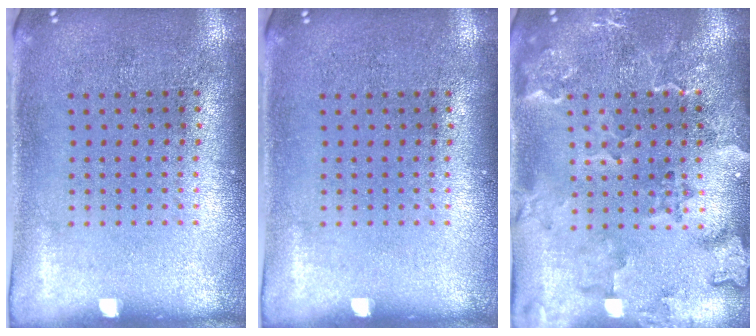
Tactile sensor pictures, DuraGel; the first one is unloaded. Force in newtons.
{"total": 0.0}
{"total": 2.3, "press": 2.2, "slide": 0.8}